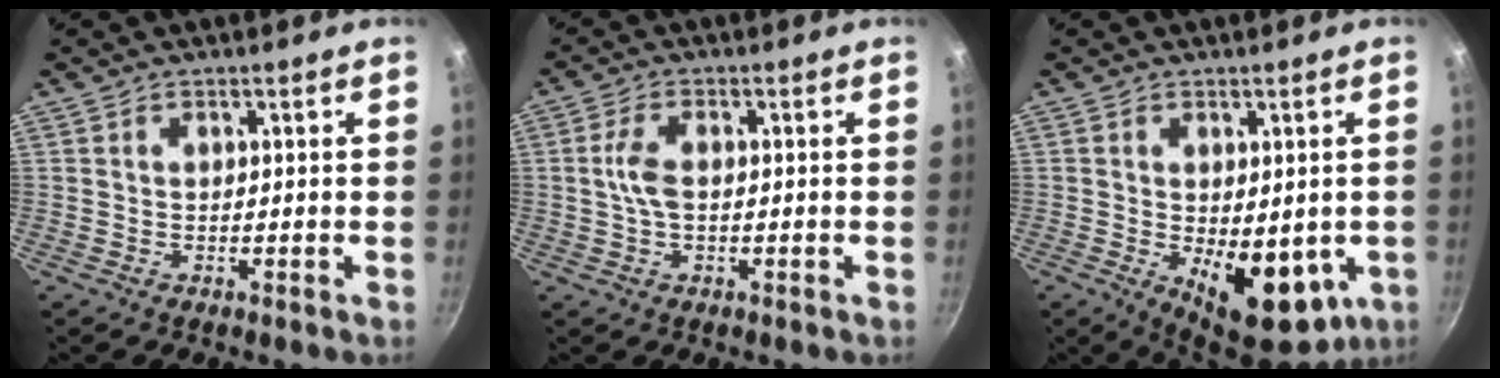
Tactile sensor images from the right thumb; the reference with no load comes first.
{"total": 4.5, "force": [-0.1, 2.4, 3.8], "torque": [-0.077, 0.011, -0.006]}
{"total": 14.4, "force": [-3.0, 7.7, 11.8], "torque": [-0.128, -0.020, -0.023]}